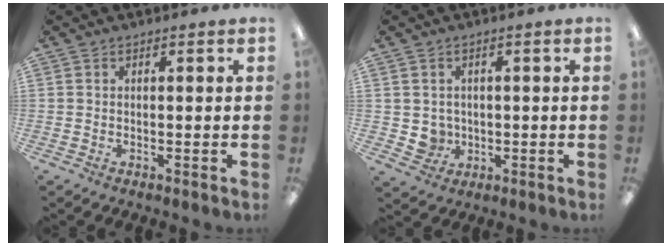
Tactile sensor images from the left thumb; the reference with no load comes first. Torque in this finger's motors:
{"motor_torque": [-0.02, 0.05, -0.02, 0.05, 0.00]}